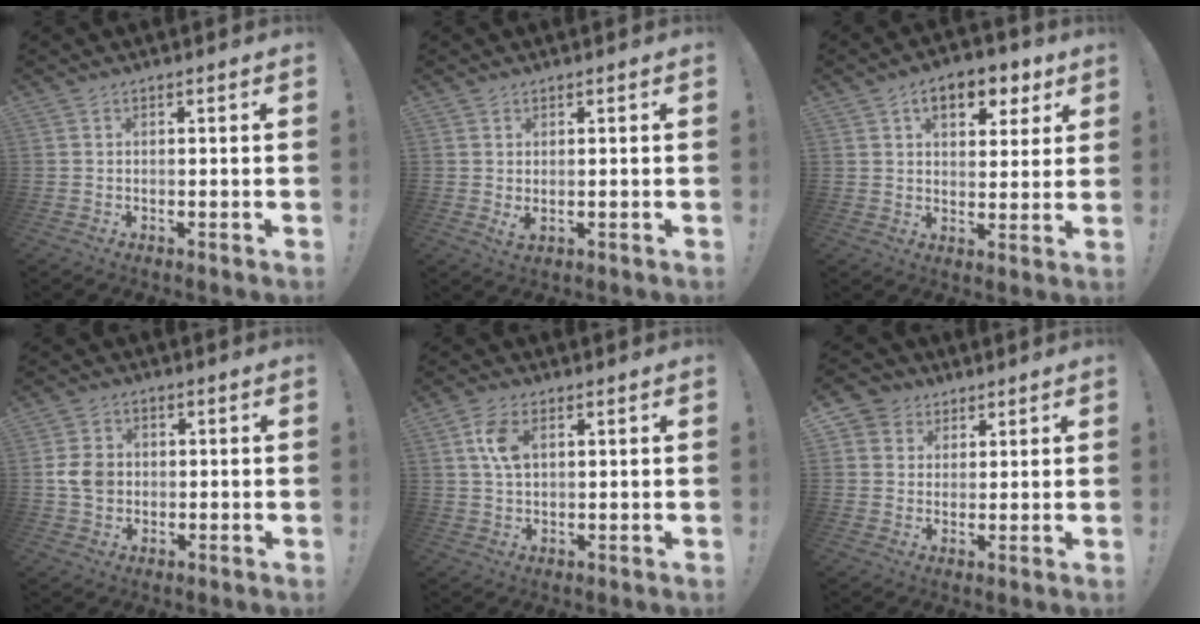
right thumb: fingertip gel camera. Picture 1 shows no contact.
{"total": 2.3, "force": [1.0, 0.8, 1.9], "torque": [-0.026, -0.009, 0.019]}
{"total": 9.9, "force": [5.1, 5.6, 6.3], "torque": [-0.084, -0.021, 0.089]}
{"total": 6.9, "force": [-0.4, 5.9, 3.6], "torque": [-0.062, 0.011, -0.005]}
{"total": 7.0, "force": [2.0, 3.8, 5.5], "torque": [-0.106, 0.002, 0.037]}
{"total": 5.4, "force": [2.4, 4.7, 0.8], "torque": [-0.010, -0.014, 0.046]}